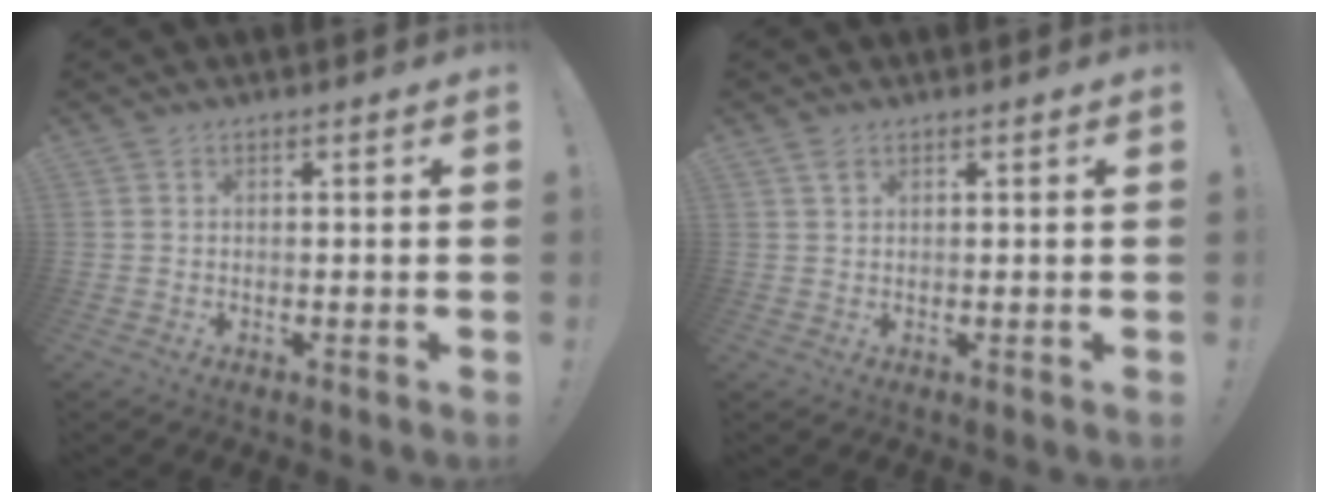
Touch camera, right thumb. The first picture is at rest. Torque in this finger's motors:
{"motor_torque": [-0.32, -0.06, 0.05, 0.02, 0.08]}